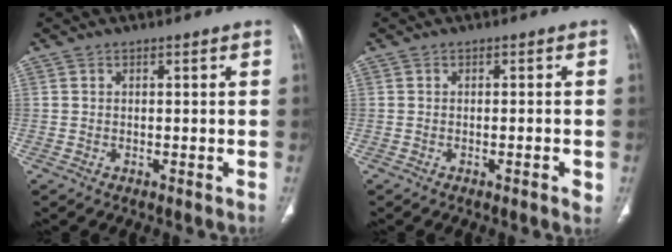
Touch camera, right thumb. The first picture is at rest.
{"total": 2.5, "force": [-0.8, 0.4, 2.3], "torque": [-0.030, -0.003, -0.009]}